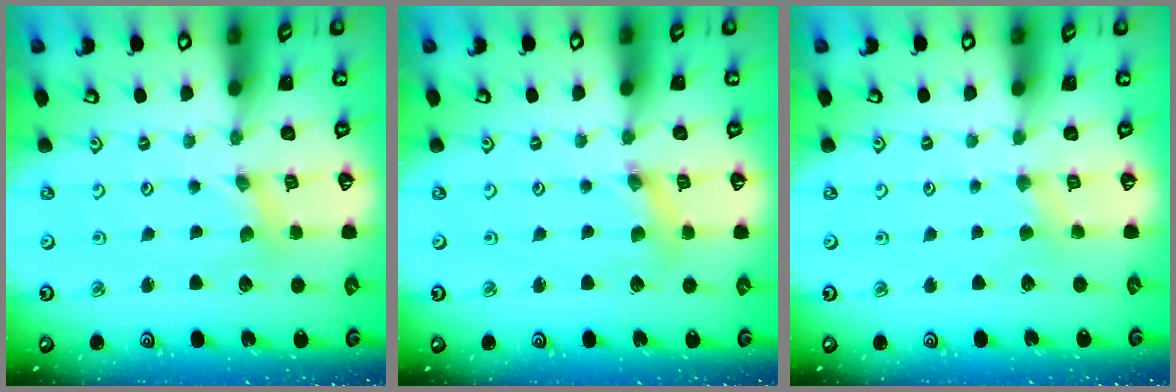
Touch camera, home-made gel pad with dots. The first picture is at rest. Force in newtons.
{"total": 2.5, "press": 2.5, "slide": 0.3}
{"total": 2.1, "press": 2.0, "slide": 0.4}